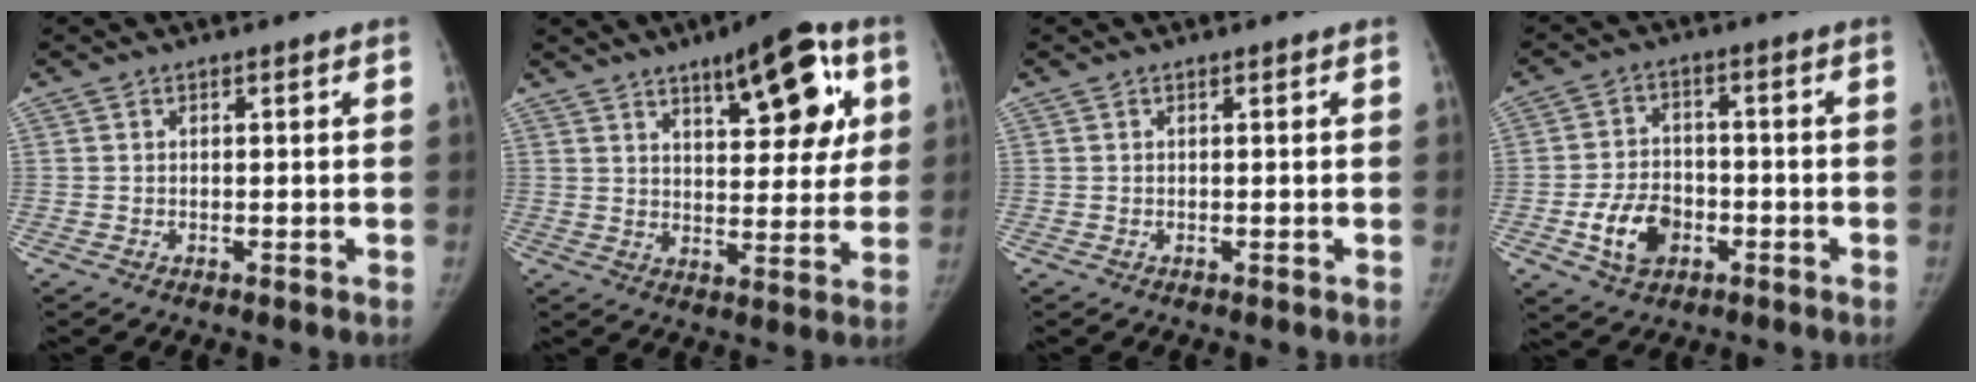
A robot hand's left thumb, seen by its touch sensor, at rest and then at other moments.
{"total": 15.3, "force": [7.1, 5.9, 12.2], "torque": [-0.124, -0.018, 0.098]}
{"total": 0.0}
{"total": 9.2, "force": [-3.4, 6.6, 5.3], "torque": [-0.078, 0.019, -0.058]}